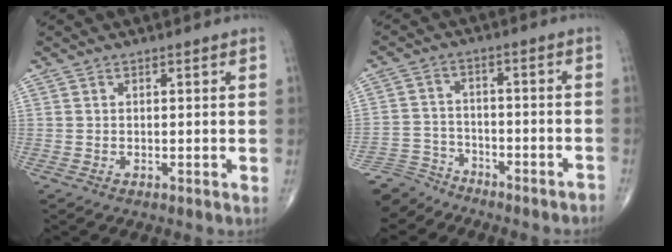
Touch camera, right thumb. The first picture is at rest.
{"total": 9.9, "force": [-9.3, 3.4, -0.1], "torque": [0.008, 0.053, -0.171]}